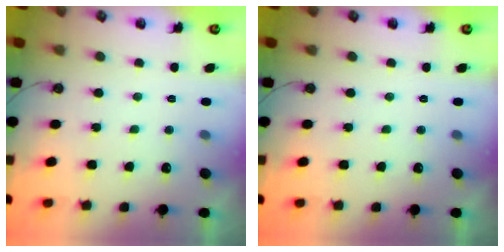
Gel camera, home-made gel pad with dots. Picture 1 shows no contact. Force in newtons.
{"total": 0.0}